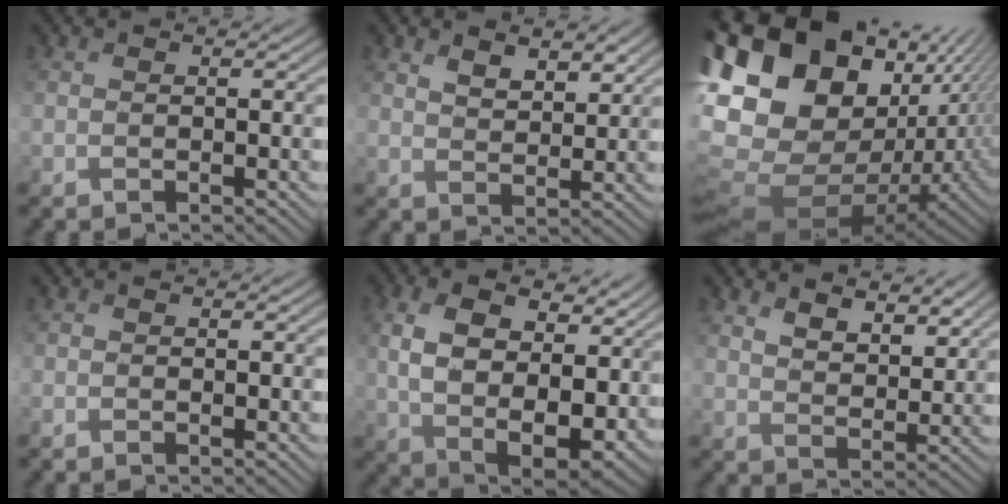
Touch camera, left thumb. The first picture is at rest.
{"total": 4.6, "force": [2.9, 2.3, 2.7], "torque": [-0.050, -0.008, 0.062]}
{"total": 19.1, "force": [3.4, 13.5, 13.0], "torque": [-0.288, 0.034, 0.085]}
{"total": 0.0}
{"total": 14.4, "force": [3.1, 9.2, 10.7], "torque": [-0.203, -0.022, 0.070]}
{"total": 6.5, "force": [4.4, 3.2, 3.5], "torque": [-0.068, -0.011, 0.084]}